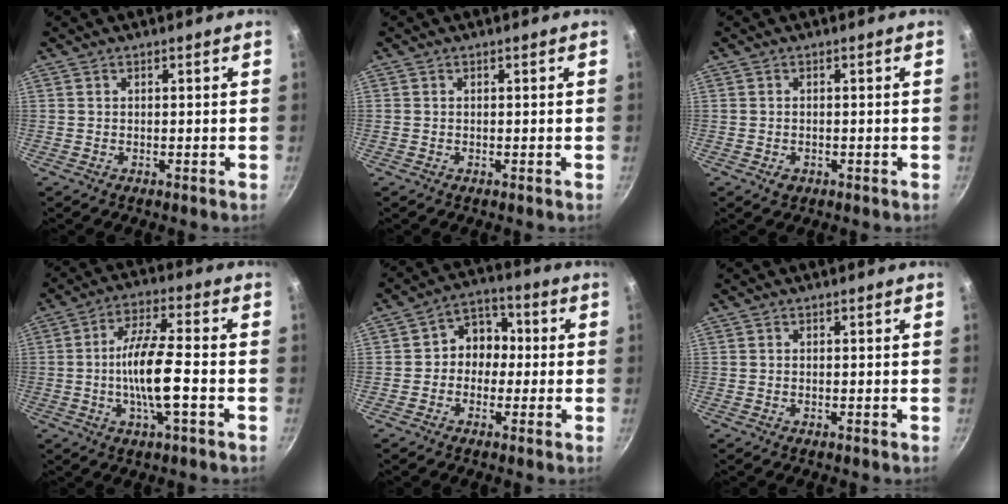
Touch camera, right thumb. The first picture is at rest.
{"total": 0.0}
{"total": 1.6, "force": [-0.7, 1.2, 0.8], "torque": [-0.014, 0.001, -0.008]}
{"total": 9.8, "force": [-1.8, 2.0, 9.5], "torque": [-0.175, 0.014, -0.039]}
{"total": 7.5, "force": [-0.4, 6.4, 3.9], "torque": [-0.007, 0.023, -0.023]}
{"total": 0.0}